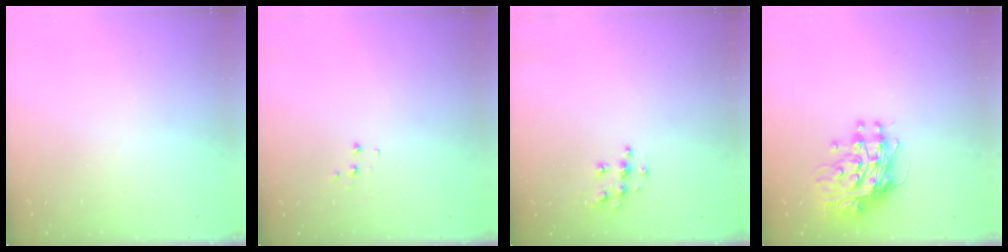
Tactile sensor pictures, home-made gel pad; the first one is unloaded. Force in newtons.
{"total": 4.3, "press": 4.3, "slide": 0.4}
{"total": 6.2, "press": 6.2, "slide": 0.2}
{"total": 14.5, "press": 14.4, "slide": 1.2}